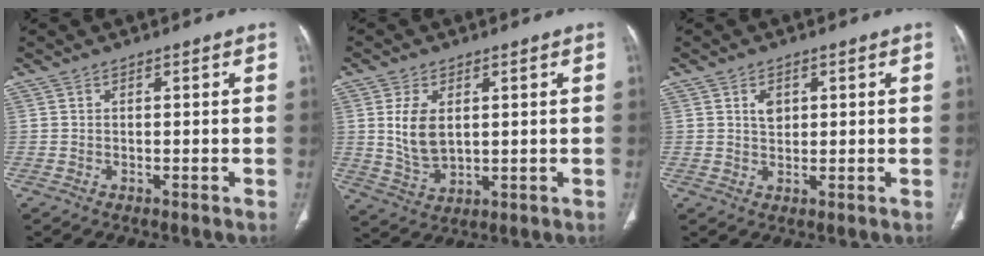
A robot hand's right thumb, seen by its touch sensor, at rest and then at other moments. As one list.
[{"total": 7.7, "force": [1.6, 4.6, 5.9], "torque": [-0.103, -0.012, 0.042]}, {"total": 2.7, "force": [1.0, 1.9, 1.7], "torque": [-0.018, -0.005, 0.018]}]